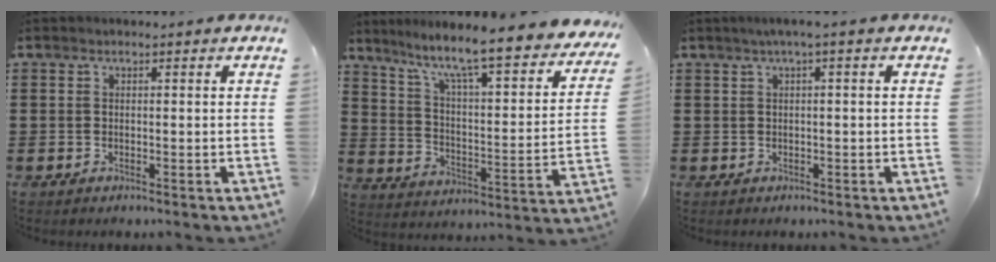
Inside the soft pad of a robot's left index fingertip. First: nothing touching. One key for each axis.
{"total": 8.1, "fx": 6.6, "fy": 0.0, "fz": 4.7, "tx": -0.111, "ty": -0.061, "tz": 0.100}
{"total": 1.5, "fx": 0.1, "fy": -0.1, "fz": 1.5, "tx": -0.023, "ty": -0.003, "tz": 0.002}